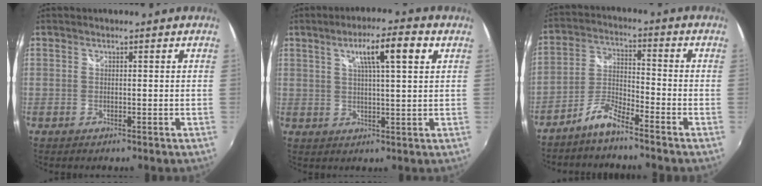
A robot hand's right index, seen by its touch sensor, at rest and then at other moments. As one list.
[{"total": 8.5, "force": [3.6, 1.0, 7.6], "torque": [-0.126, 0.012, 0.059]}, {"total": 5.5, "force": [-4.8, 0.5, 2.5], "torque": [-0.064, 0.017, -0.100]}]